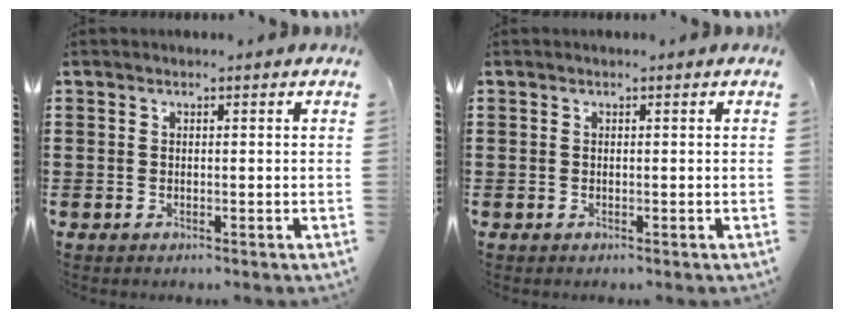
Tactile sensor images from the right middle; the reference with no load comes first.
{"total": 0.0}